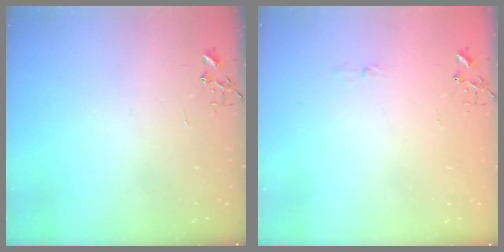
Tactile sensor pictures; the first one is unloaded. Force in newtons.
{"total": 3.5, "press": 3.5, "slide": 0.4}